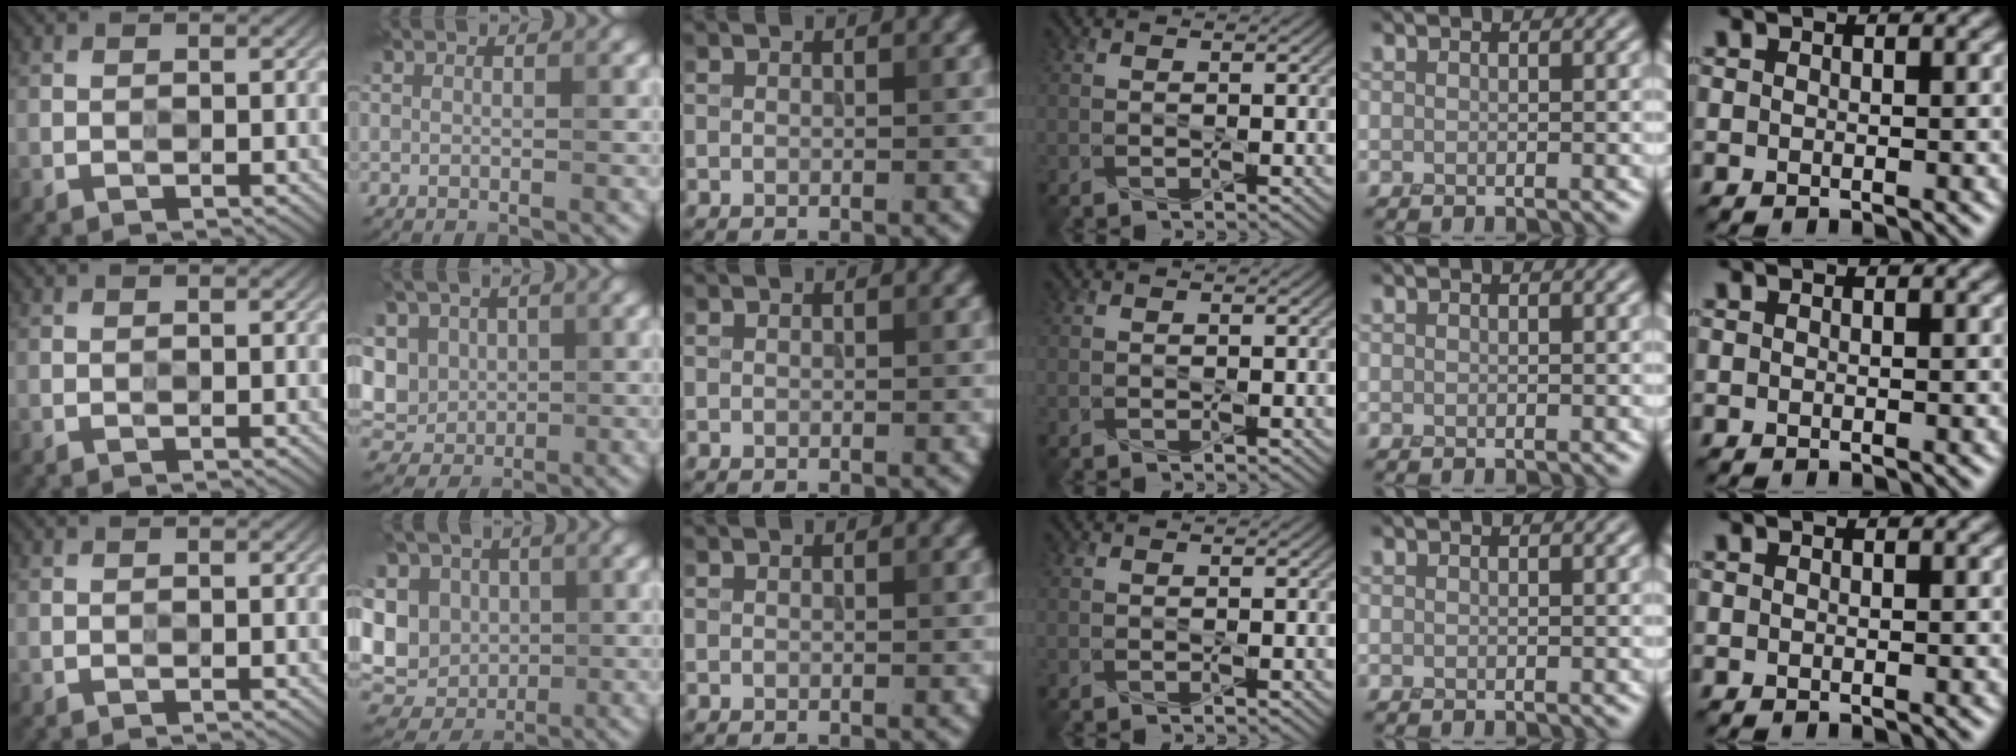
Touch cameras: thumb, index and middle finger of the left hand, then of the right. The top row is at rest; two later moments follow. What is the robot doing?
{"motion": "press", "object": "toy piano key"}